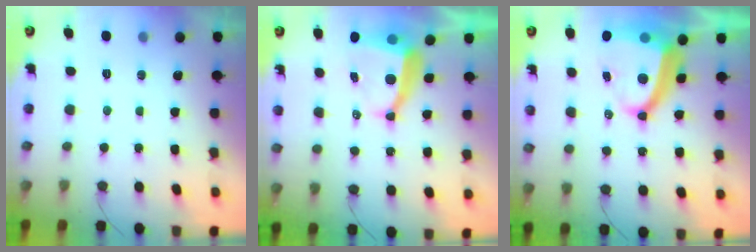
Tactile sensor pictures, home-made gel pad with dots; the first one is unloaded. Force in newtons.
{"total": 7.7, "press": 7.6, "slide": 1.0}
{"total": 14.0, "press": 13.9, "slide": 1.5}